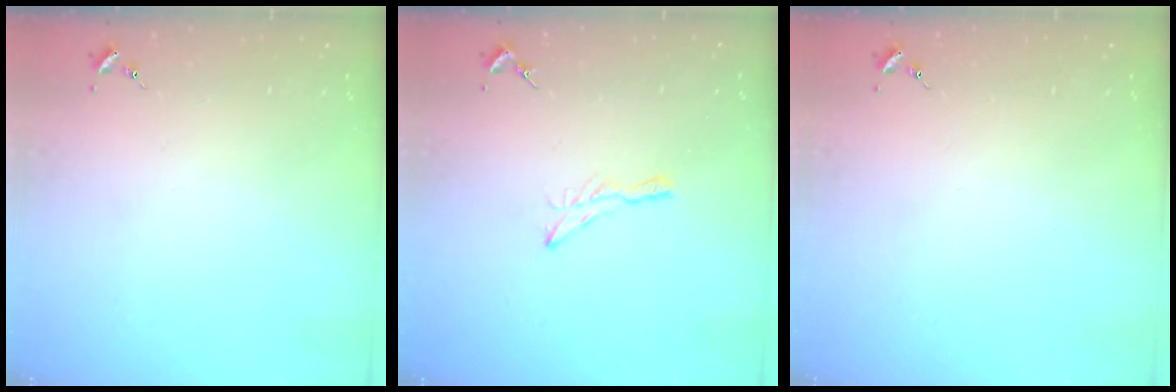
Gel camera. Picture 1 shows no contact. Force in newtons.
{"total": 5.8, "press": 5.8, "slide": 0.4}
{"total": 0.0}